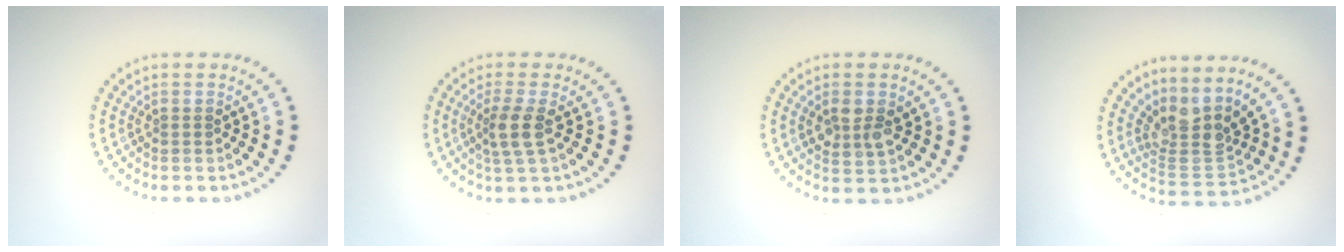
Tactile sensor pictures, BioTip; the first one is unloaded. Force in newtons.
{"total": 2.5, "press": 2.1, "slide": 1.3}
{"total": 2.6, "press": 2.5, "slide": 0.5}
{"total": 3.7, "press": 2.6, "slide": 2.6}